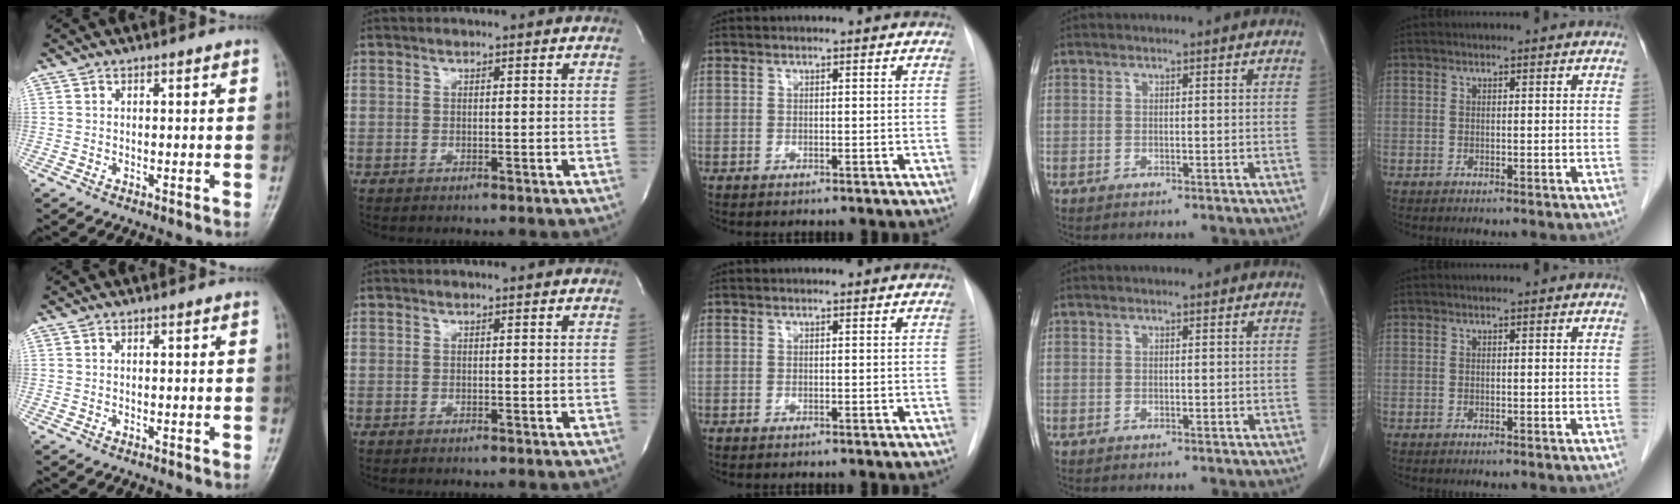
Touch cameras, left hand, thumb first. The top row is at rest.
{}